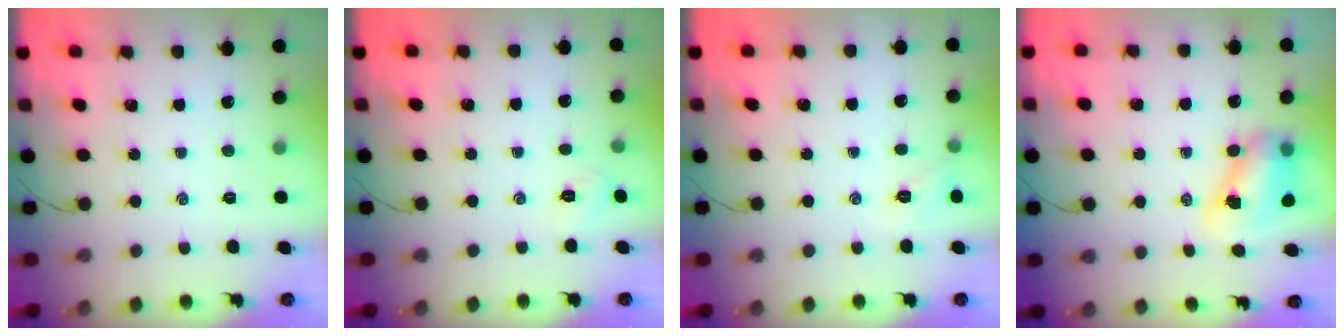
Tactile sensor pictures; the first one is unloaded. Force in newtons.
{"total": 2.6, "press": 2.4, "slide": 0.8}
{"total": 5.8, "press": 5.5, "slide": 1.6}
{"total": 8.4, "press": 8.3, "slide": 1.7}